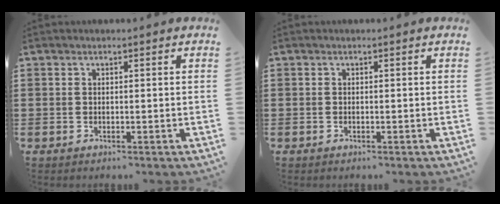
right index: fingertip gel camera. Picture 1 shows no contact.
{"total": 0.0}